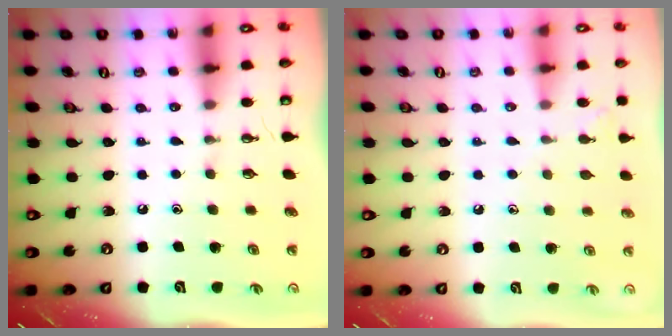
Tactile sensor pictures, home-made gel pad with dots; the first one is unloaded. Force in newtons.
{"total": 4.9, "press": 4.8, "slide": 0.5}